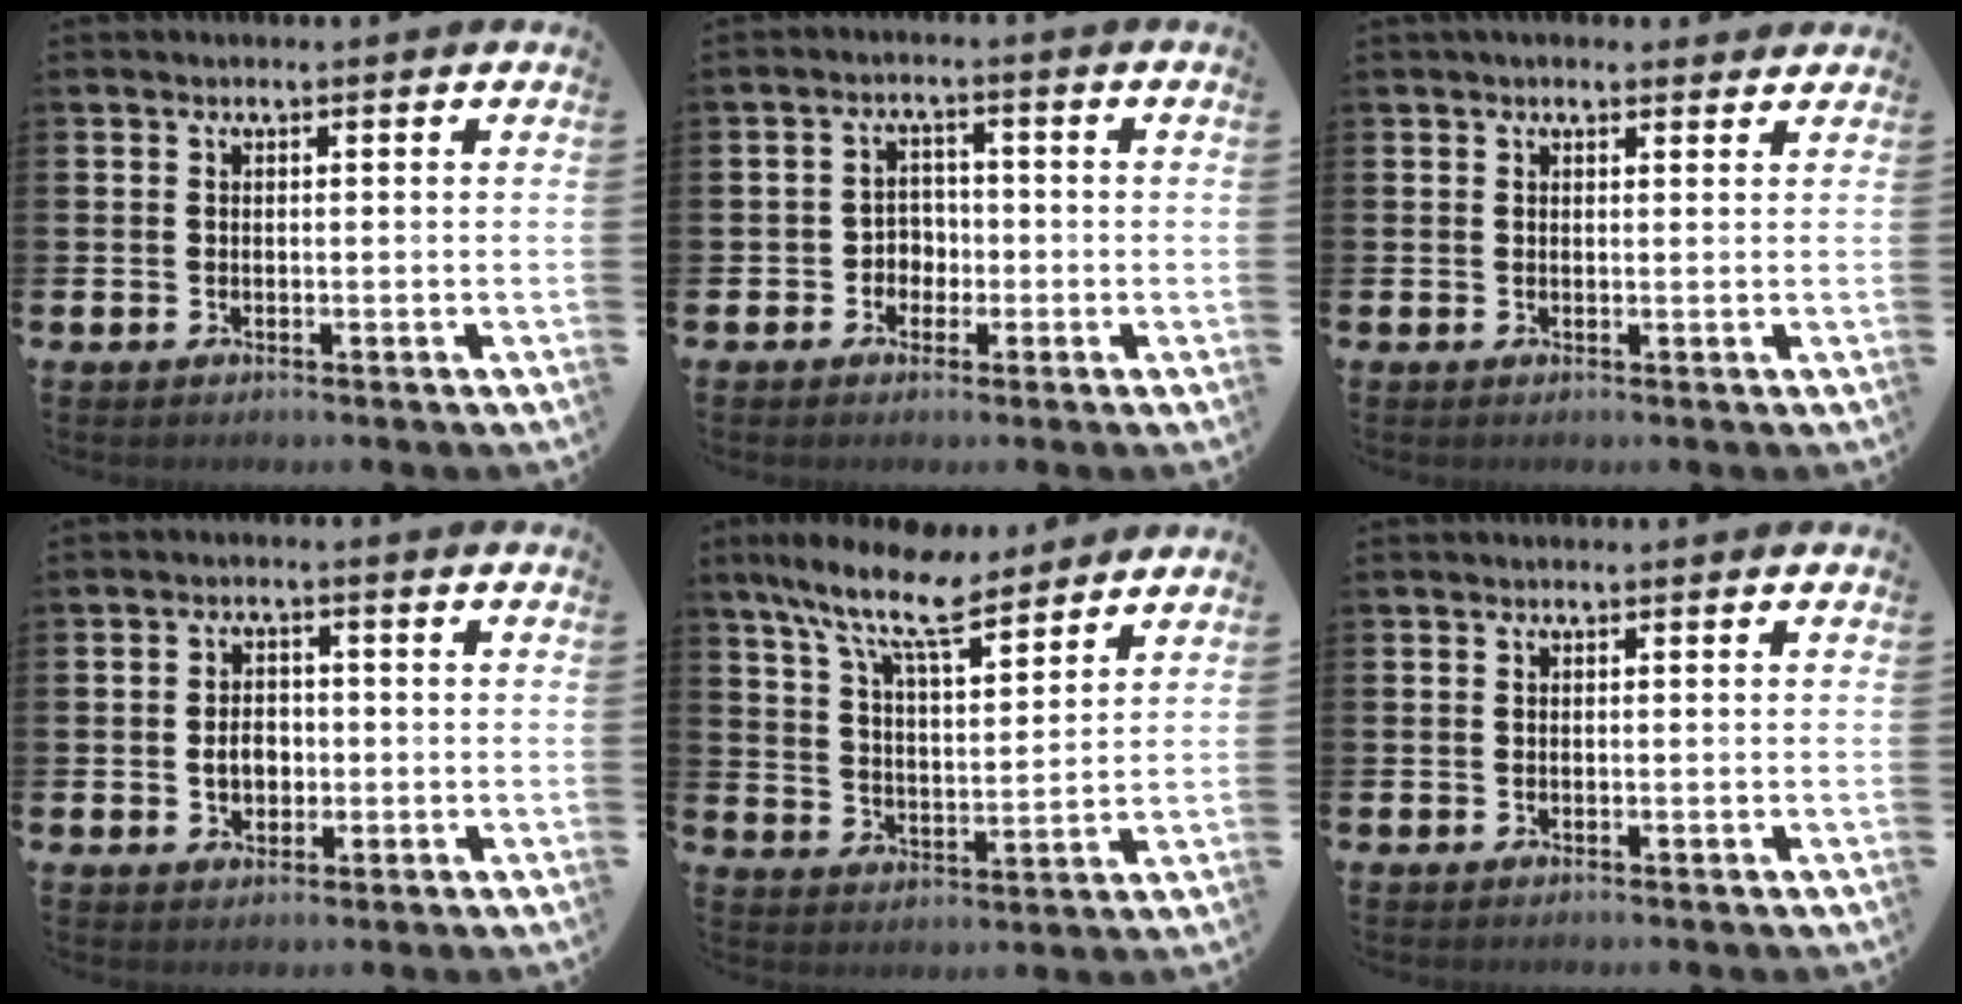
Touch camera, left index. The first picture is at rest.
{"total": 2.8, "force": [-1.2, 2.5, 0.7], "torque": [-0.022, 0.007, -0.031]}
{"total": 1.5, "force": [1.4, 0.4, 0.4], "torque": [-0.006, -0.002, 0.025]}
{"total": 3.3, "force": [-0.5, 2.6, 2.0], "torque": [-0.026, 0.001, -0.016]}
{"total": 10.9, "force": [9.1, 2.6, 5.5], "torque": [-0.135, -0.041, 0.159]}
{"total": 0.0}